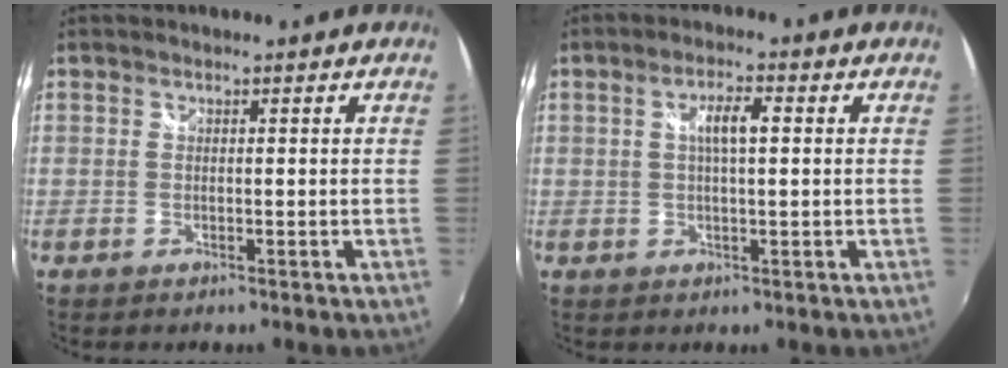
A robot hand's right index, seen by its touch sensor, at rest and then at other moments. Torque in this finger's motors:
{"motor_torque": [0.16, -0.15, 0.10, 0.07]}